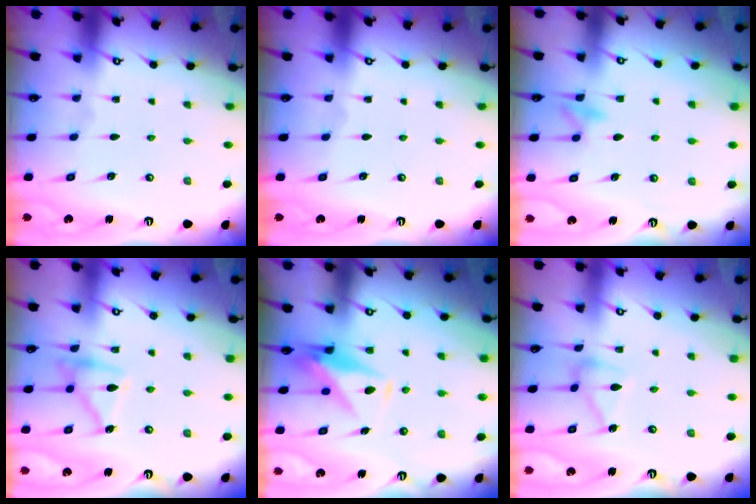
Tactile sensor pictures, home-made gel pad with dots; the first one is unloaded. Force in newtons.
{"total": 0.0}
{"total": 9.0, "press": 8.9, "slide": 1.0}
{"total": 14.4, "press": 14.4, "slide": 1.0}
{"total": 8.5, "press": 8.5, "slide": 0.4}
{"total": 10.4, "press": 10.4, "slide": 0.5}